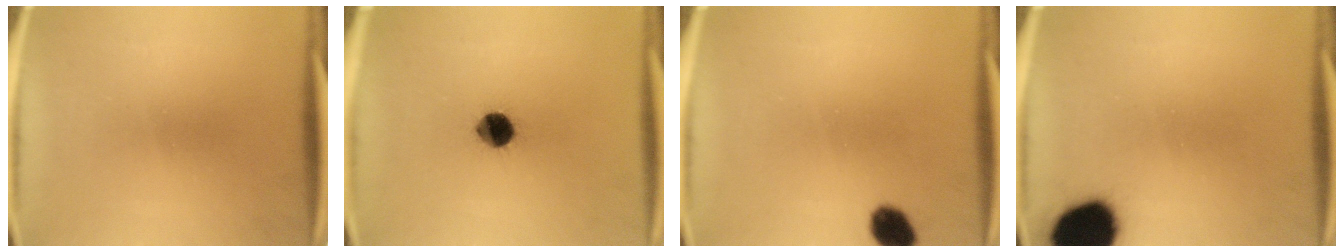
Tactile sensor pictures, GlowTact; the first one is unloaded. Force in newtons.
{"total": 7.5}
{"total": 5.4}
{"total": 17.2}